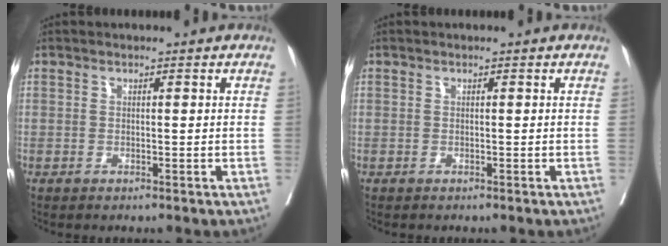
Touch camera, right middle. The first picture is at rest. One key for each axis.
{"total": 0.0}